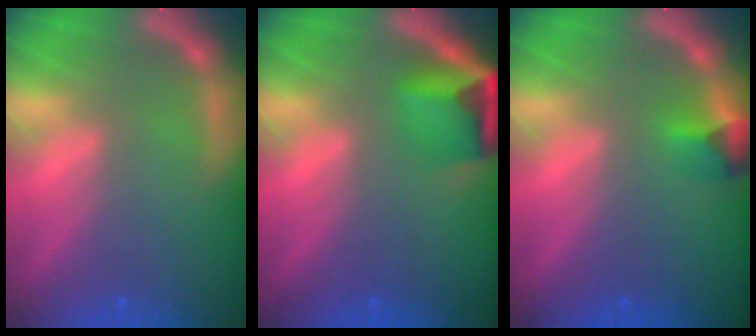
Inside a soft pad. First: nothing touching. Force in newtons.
{"total": 5.4}
{"total": 1.9}